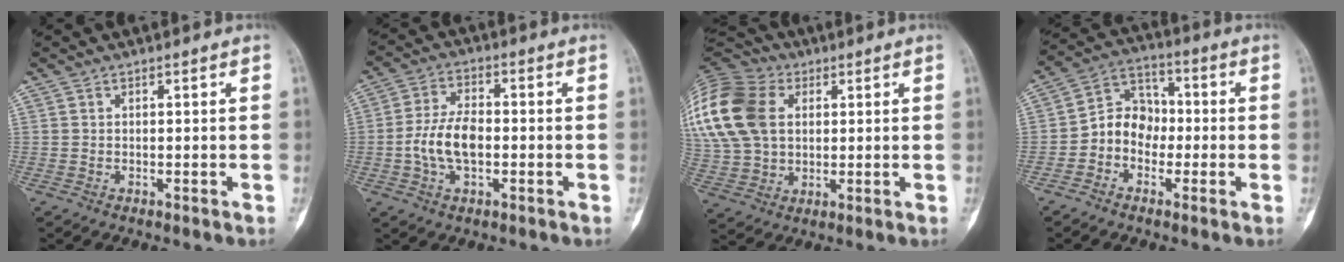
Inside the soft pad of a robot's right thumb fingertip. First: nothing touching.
{"total": 8.7, "force": [-1.4, 4.8, 7.2], "torque": [-0.143, 0.018, -0.028]}
{"total": 23.7, "force": [6.1, 16.9, 15.4], "torque": [-0.350, 0.032, 0.118]}
{"total": 8.4, "force": [-1.8, 7.0, 4.3], "torque": [-0.041, 0.039, -0.049]}